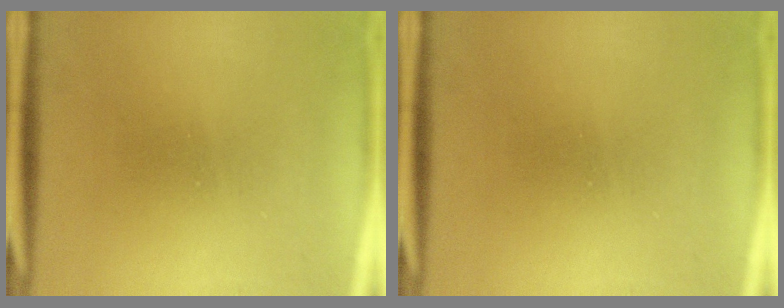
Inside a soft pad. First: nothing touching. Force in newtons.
{"total": 0.0}